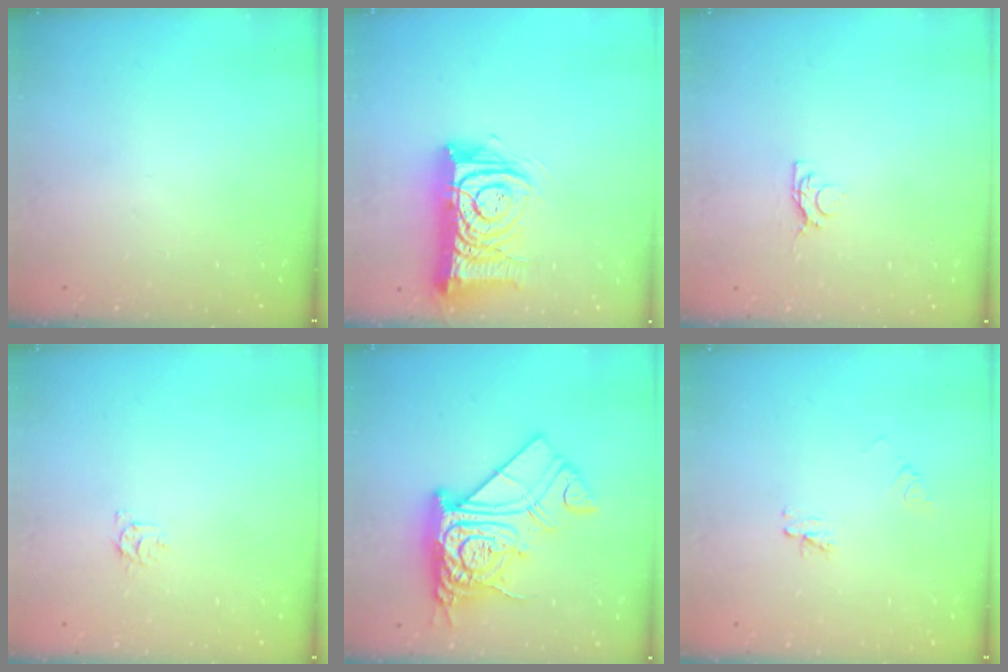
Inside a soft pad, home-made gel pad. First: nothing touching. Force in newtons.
{"total": 12.7, "press": 12.6, "slide": 1.9}
{"total": 3.2, "press": 3.2, "slide": 0.5}
{"total": 5.7, "press": 5.6, "slide": 0.5}
{"total": 22.6, "press": 22.5, "slide": 2.5}
{"total": 2.9, "press": 2.9, "slide": 0.3}